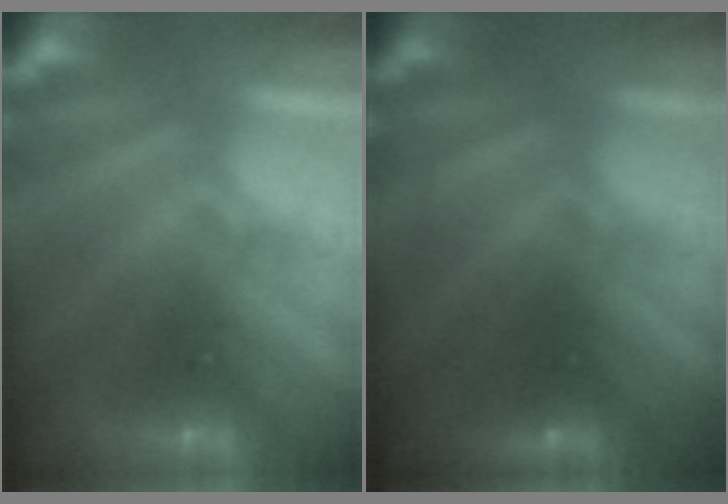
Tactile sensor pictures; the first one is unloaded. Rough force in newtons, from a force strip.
{"total": 1.7}